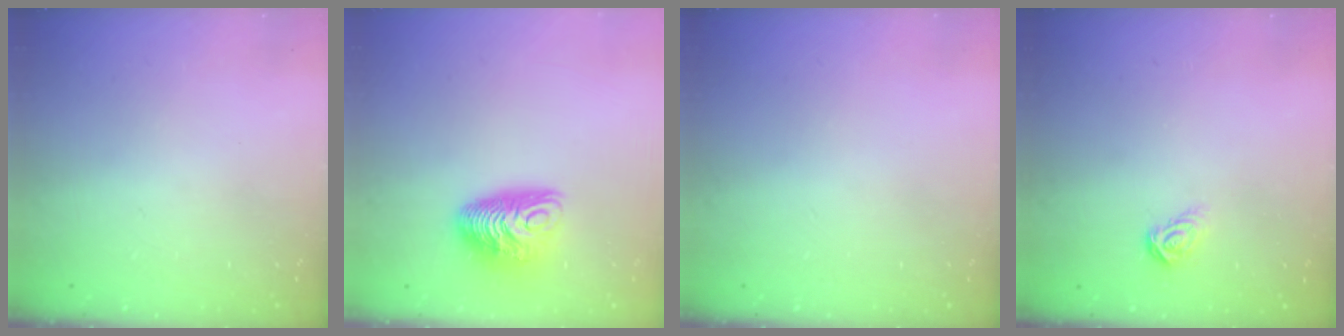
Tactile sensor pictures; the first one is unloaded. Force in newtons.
{"total": 10.3, "press": 10.3, "slide": 0.5}
{"total": 0.0}
{"total": 4.3, "press": 4.3, "slide": 0.5}